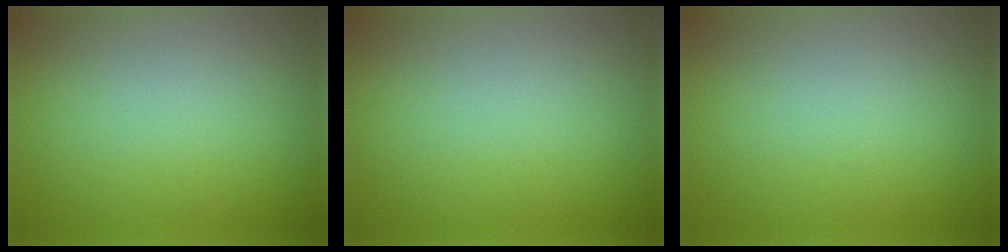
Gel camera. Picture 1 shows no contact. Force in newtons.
{"total": 0.0}
{"total": 0.0}